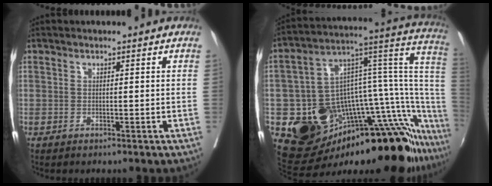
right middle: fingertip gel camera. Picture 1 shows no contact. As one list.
[{"total": 26.9, "force": [-14.4, 8.9, 20.9], "torque": [-0.191, 0.072, -0.203]}]